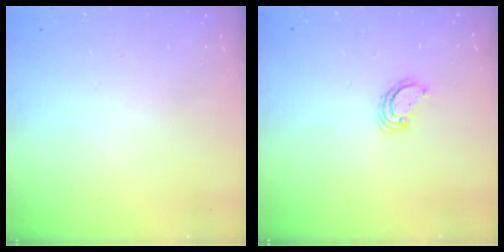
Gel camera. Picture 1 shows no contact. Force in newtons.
{"total": 4.0, "press": 4.0, "slide": 0.2}